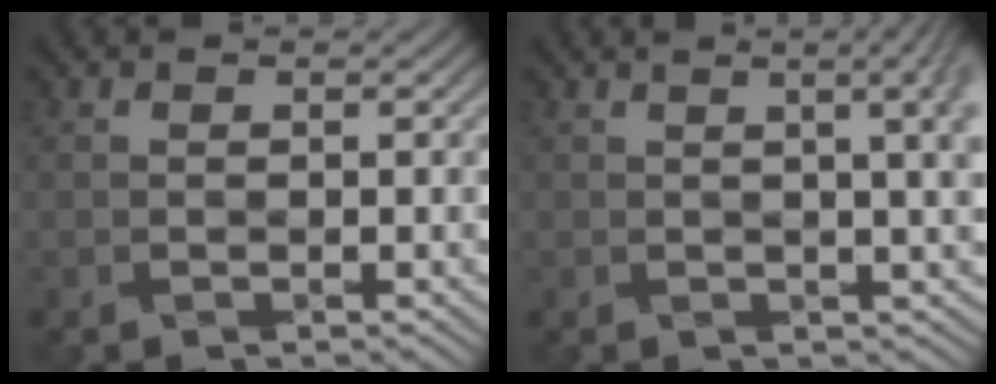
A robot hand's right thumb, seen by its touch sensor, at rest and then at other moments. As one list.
[{"total": 8.5, "force": [2.0, 2.6, 7.8], "torque": [-0.064, 0.033, 0.012]}]